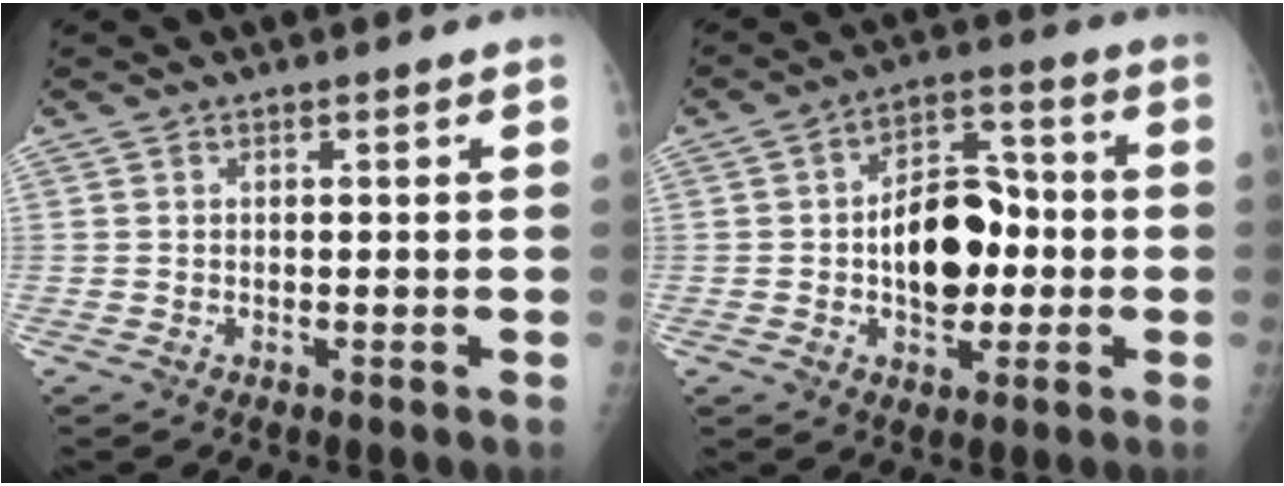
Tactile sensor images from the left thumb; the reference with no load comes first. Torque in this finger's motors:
{"motor_torque": [1.20, 1.11, 0.43, -0.33, 0.24]}